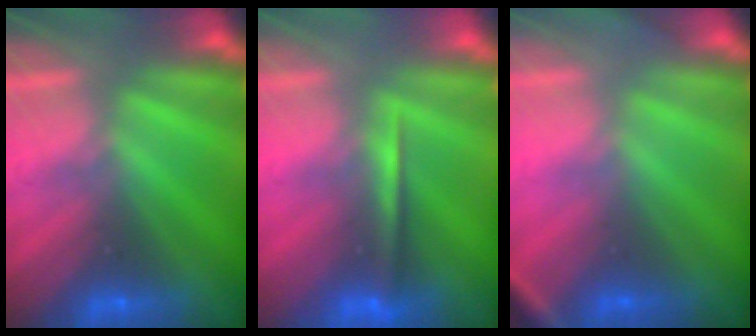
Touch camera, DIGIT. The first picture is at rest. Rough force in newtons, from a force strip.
{"total": 1.3}
{"total": 2.7}